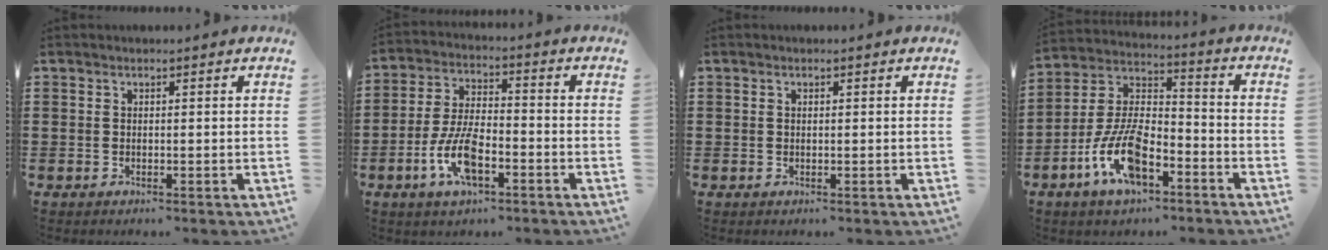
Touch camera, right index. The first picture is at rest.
{"total": 8.7, "force": [-3.5, 3.6, 7.1], "torque": [-0.163, -0.007, -0.068]}
{"total": 0.0}
{"total": 11.6, "force": [-6.3, 5.0, 8.4], "torque": [-0.189, 0.001, -0.121]}